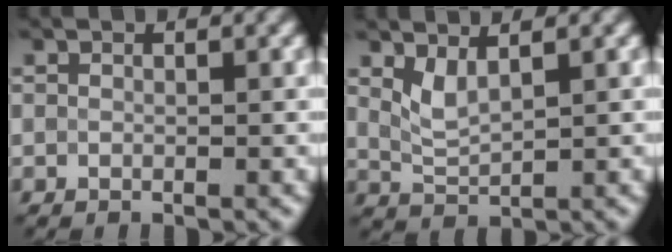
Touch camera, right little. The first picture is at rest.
{"total": 2.0, "force": [1.4, 0.5, 1.4], "torque": [-0.036, -0.006, 0.035]}